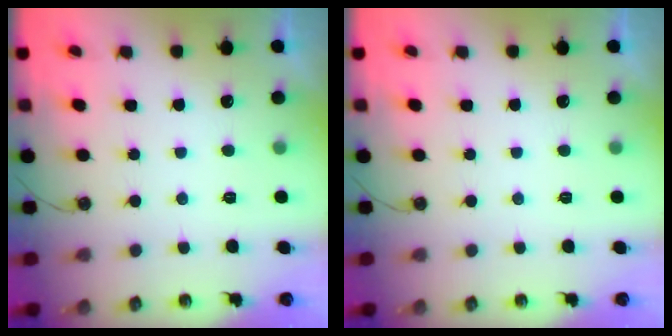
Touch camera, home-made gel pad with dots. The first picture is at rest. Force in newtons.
{"total": 0.0}